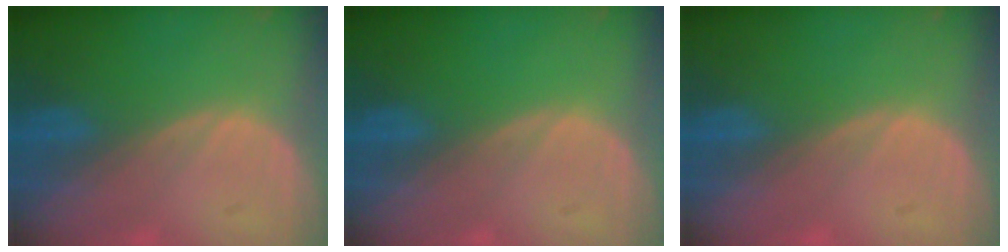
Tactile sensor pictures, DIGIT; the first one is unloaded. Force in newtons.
{"total": 0.0}
{"total": 0.6, "press": 0.2, "slide": 0.5}